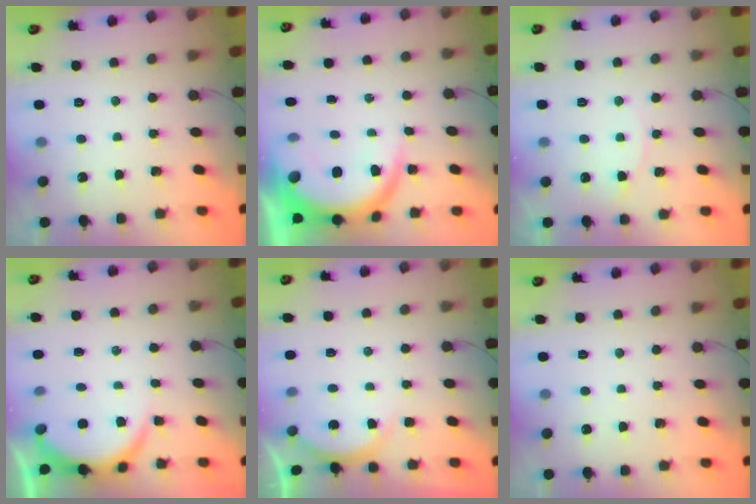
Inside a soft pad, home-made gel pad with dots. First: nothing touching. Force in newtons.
{"total": 9.1, "press": 9.1, "slide": 0.7}
{"total": 3.7, "press": 3.7, "slide": 0.4}
{"total": 4.3, "press": 4.3, "slide": 0.6}
{"total": 2.8, "press": 2.8, "slide": 0.6}
{"total": 0.0}